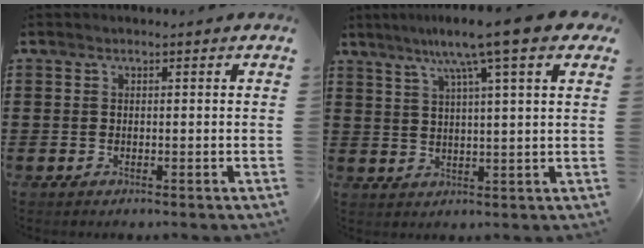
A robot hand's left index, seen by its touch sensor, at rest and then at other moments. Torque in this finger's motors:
{"motor_torque": [1.23, -0.90, 1.03, 0.21]}